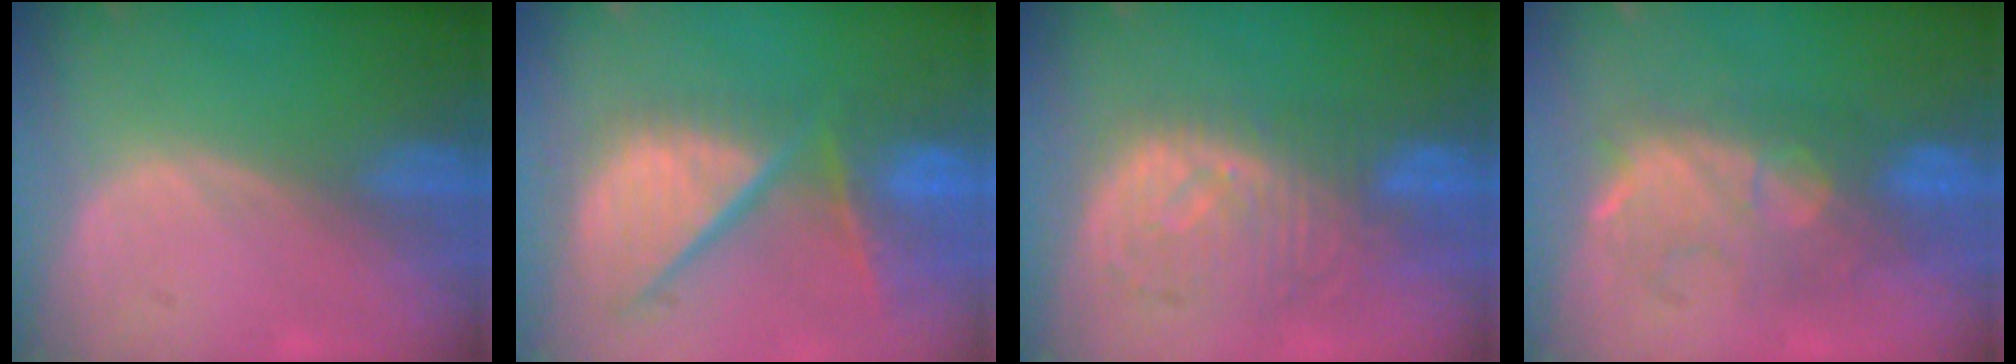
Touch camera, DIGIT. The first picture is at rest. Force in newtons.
{"total": 13.1, "press": 10.9, "slide": 7.2}
{"total": 9.8, "press": 9.0, "slide": 3.8}
{"total": 8.6, "press": 8.5, "slide": 0.7}